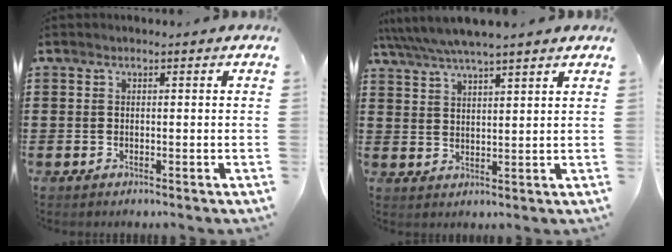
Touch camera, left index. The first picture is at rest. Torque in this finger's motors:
{"motor_torque": [0.57, -1.31, 1.05, 0.21]}